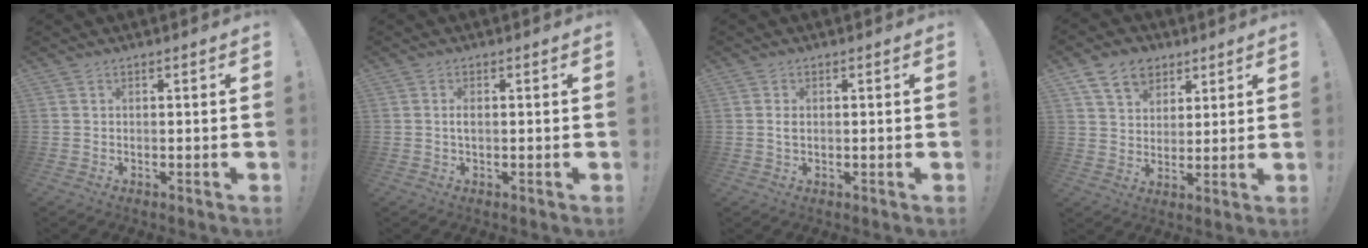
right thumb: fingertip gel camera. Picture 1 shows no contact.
{"total": 1.7, "force": [-0.1, 0.6, 1.5], "torque": [-0.026, 0.002, -0.003]}
{"total": 1.5, "force": [0.0, 0.9, 1.2], "torque": [-0.017, 0.001, -0.002]}
{"total": 11.2, "force": [6.1, 8.3, 4.5], "torque": [-0.068, -0.025, 0.119]}